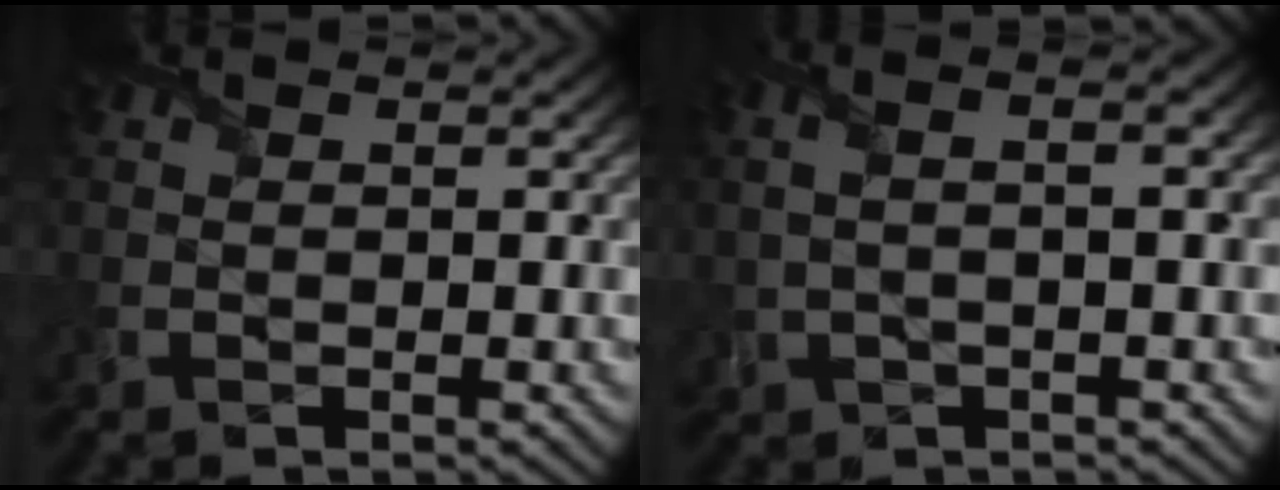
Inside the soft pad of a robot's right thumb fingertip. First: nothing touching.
{"total": 4.5, "force": [0.1, 1.2, 4.4], "torque": [-0.094, 0.006, -0.004]}